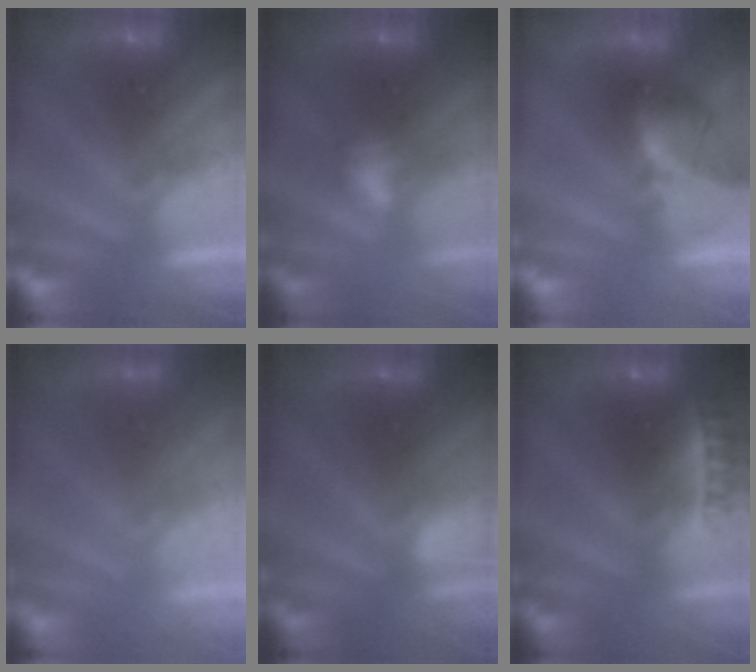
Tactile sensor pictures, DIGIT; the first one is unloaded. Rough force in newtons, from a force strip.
{"total": 2.4}
{"total": 2.6}
{"total": 2.2}
{"total": 1.3}
{"total": 2.4}